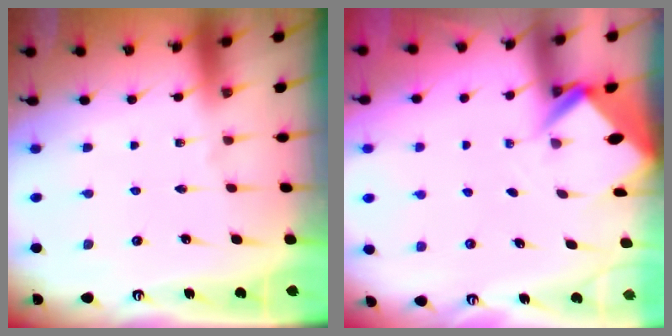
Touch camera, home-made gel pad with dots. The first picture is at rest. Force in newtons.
{"total": 2.8, "press": 2.8, "slide": 0.1}